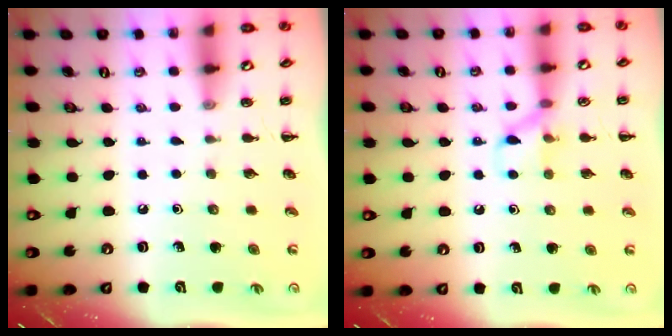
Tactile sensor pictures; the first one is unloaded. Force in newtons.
{"total": 7.3, "press": 7.2, "slide": 0.3}